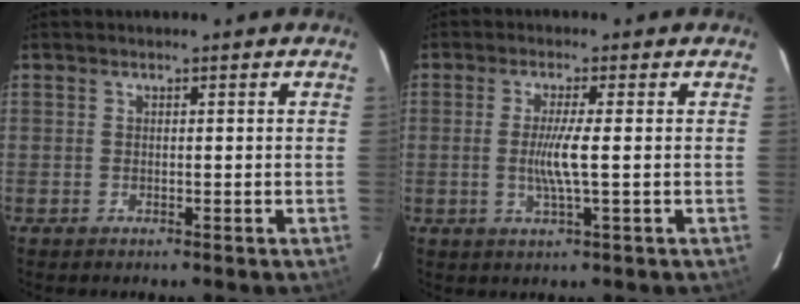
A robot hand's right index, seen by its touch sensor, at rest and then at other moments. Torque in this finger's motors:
{"motor_torque": [0.73, -0.01, 0.31, 0.07]}